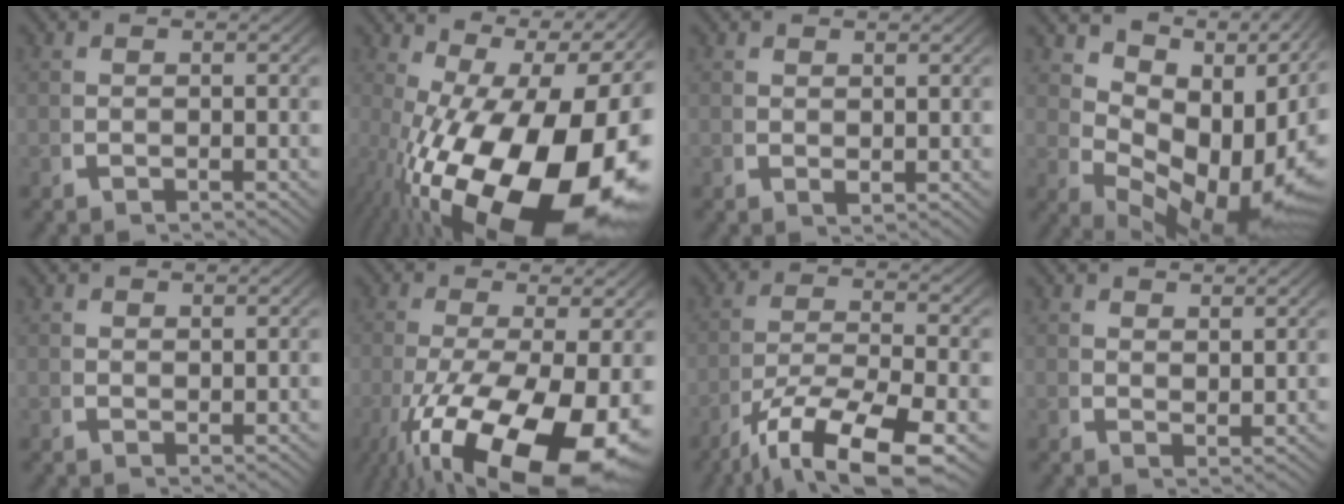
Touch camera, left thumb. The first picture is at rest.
{"total": 21.7, "force": [-1.6, 13.0, 17.3], "torque": [-0.297, -0.088, 0.026]}
{"total": 1.0, "force": [1.0, 0.3, 0.2], "torque": [-0.004, -0.004, 0.020]}
{"total": 15.7, "force": [2.2, 10.3, 11.6], "torque": [-0.175, -0.030, 0.050]}
{"total": 1.2, "force": [1.2, 0.0, -0.2], "torque": [0.003, -0.004, 0.023]}
{"total": 13.9, "force": [-3.9, 7.5, 11.0], "torque": [-0.212, -0.064, -0.020]}
{"total": 9.0, "force": [-3.1, 4.2, 7.3], "torque": [-0.146, -0.041, -0.027]}
{"total": 2.1, "force": [2.1, 0.0, -0.1], "torque": [0.004, -0.007, 0.044]}